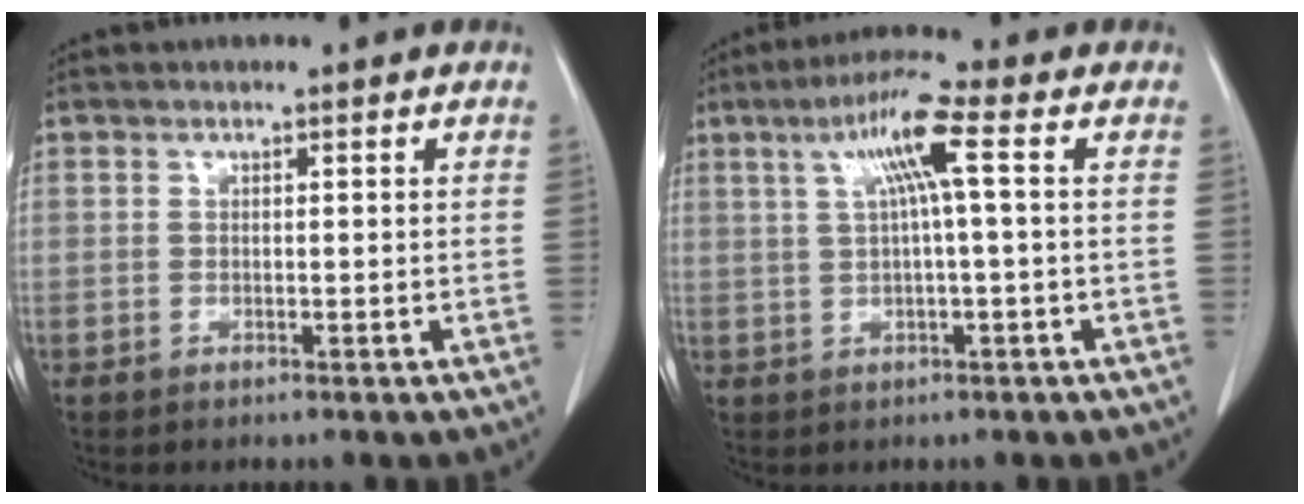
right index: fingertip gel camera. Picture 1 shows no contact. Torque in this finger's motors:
{"motor_torque": [0.98, 0.35, 0.34, 0.13]}